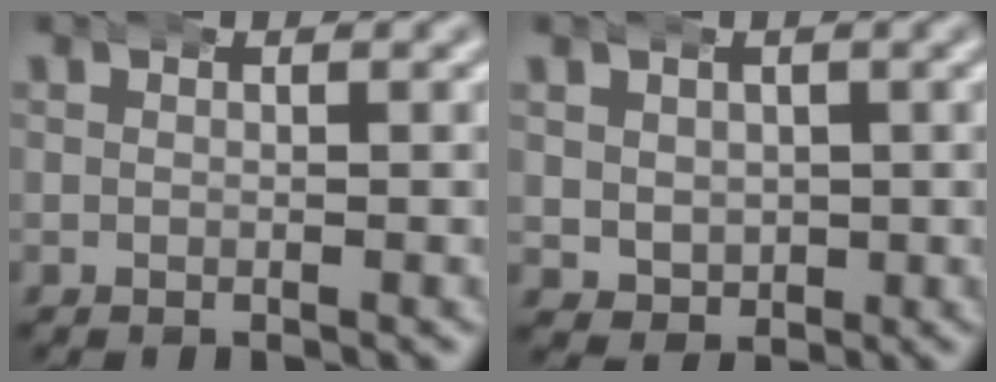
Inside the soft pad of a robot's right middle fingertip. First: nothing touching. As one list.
[{"total": 2.8, "force": [0.5, 2.6, 1.1], "torque": [-0.026, -0.017, 0.025]}]